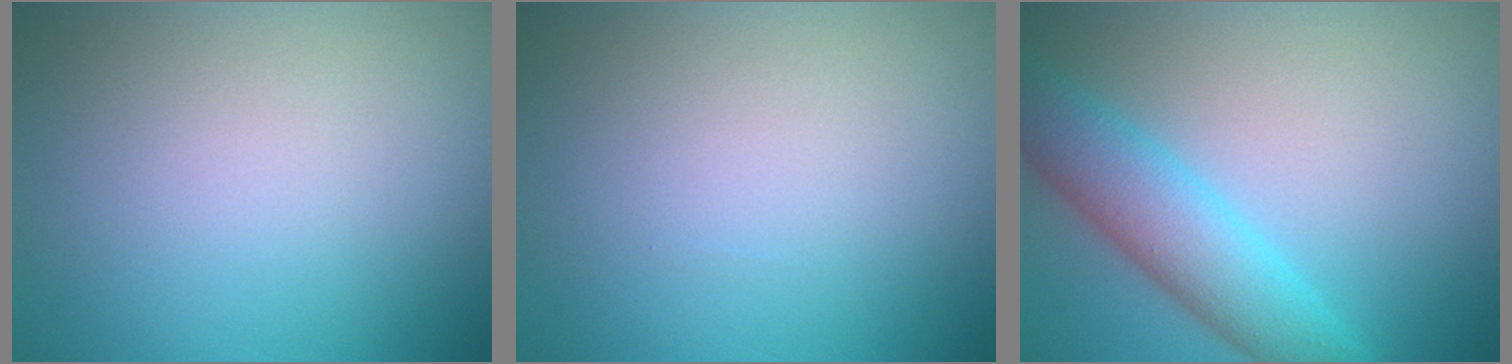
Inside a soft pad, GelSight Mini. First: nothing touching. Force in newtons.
{"total": 0.0}
{"total": 5.6, "press": 5.6, "slide": 0.2}